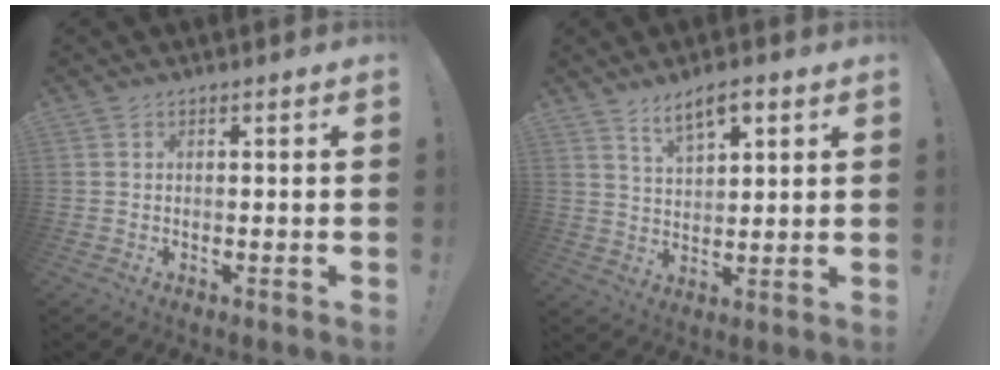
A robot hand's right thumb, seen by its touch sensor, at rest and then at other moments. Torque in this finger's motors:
{"motor_torque": [0.01, 0.01, 0.01, 0.09, 0.12]}